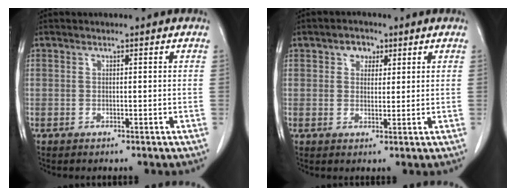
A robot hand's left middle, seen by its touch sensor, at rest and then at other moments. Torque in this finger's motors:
{"motor_torque": [0.12, -0.08, -0.02, 0.00]}